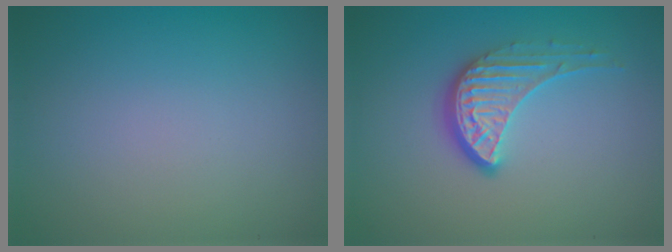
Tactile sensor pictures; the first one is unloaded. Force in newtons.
{"total": 4.0, "press": 2.9, "slide": 2.7}